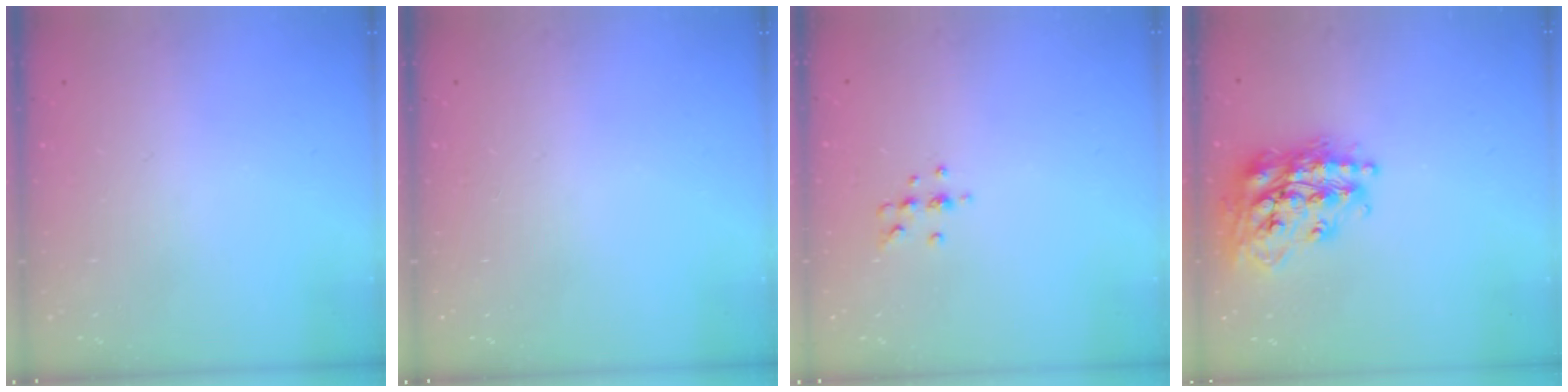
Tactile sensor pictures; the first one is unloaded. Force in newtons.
{"total": 0.0}
{"total": 5.4, "press": 5.2, "slide": 1.4}
{"total": 20.7, "press": 20.6, "slide": 1.6}